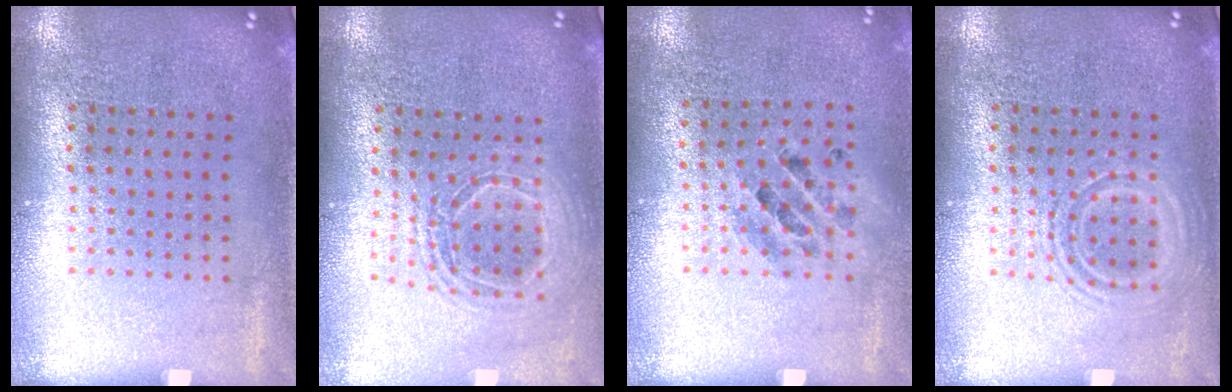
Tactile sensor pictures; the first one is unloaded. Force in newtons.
{"total": 1.6, "press": 1.3, "slide": 0.8}
{"total": 0.9, "press": 0.9, "slide": 0.2}
{"total": 1.1, "press": 1.1, "slide": 0.2}